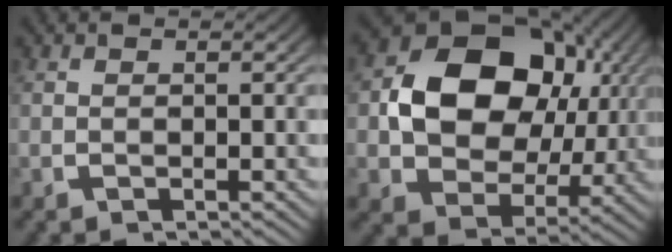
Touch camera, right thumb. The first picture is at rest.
{"total": 14.2, "force": [1.9, 9.9, 10.0], "torque": [-0.198, -0.027, 0.038]}